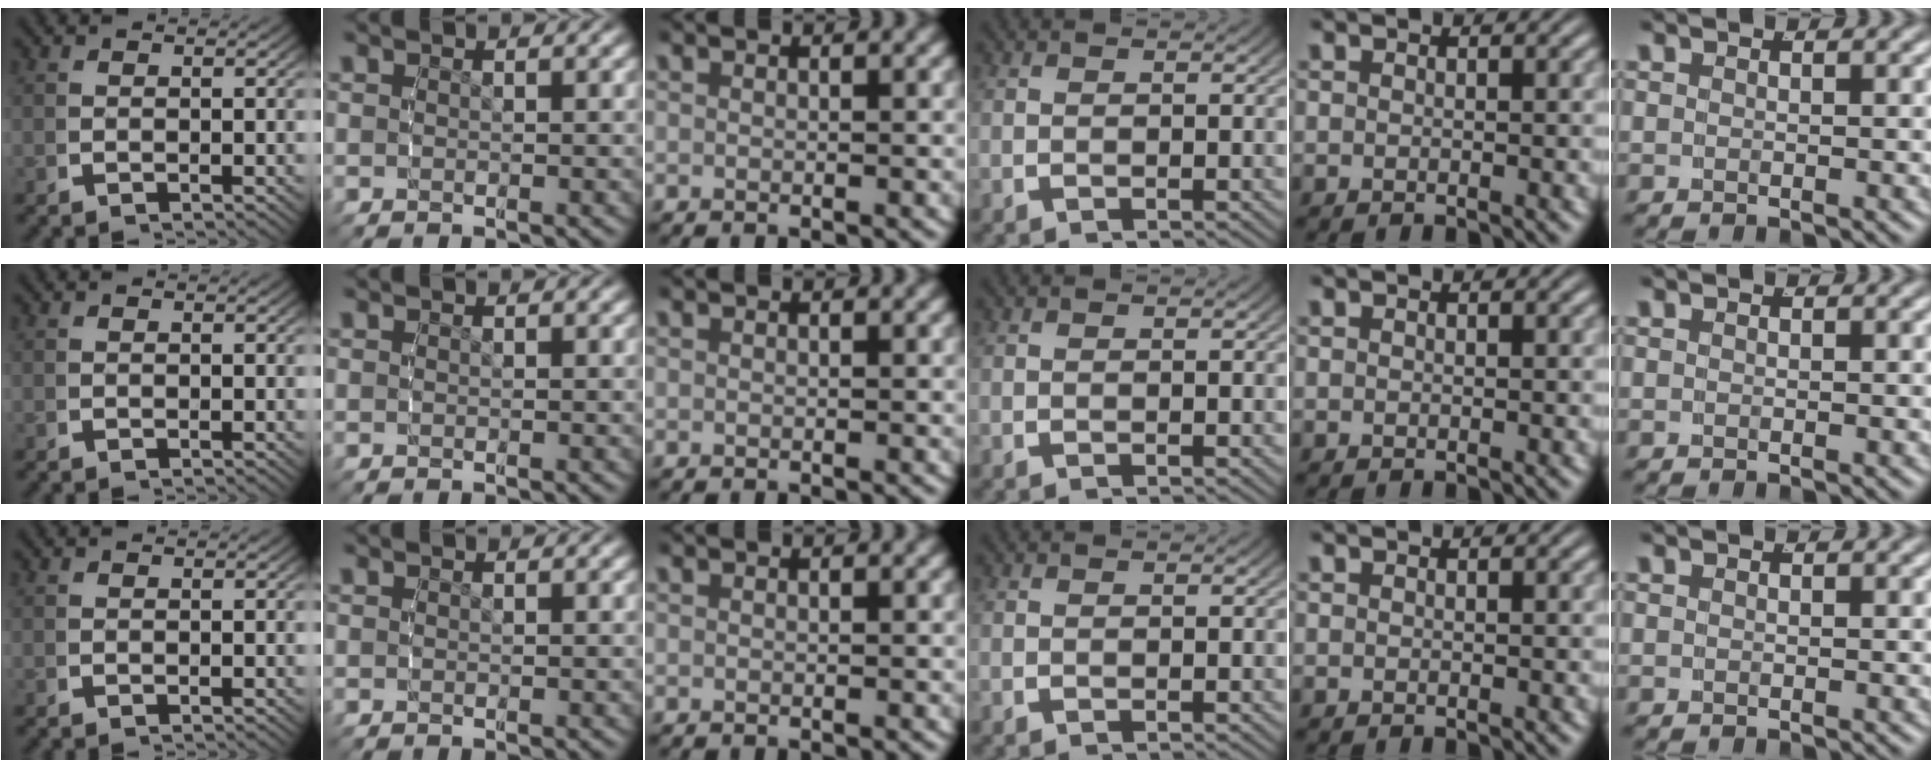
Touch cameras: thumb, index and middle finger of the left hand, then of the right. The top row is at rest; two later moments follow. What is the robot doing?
{"motion": "reach", "object": "jewelry box"}